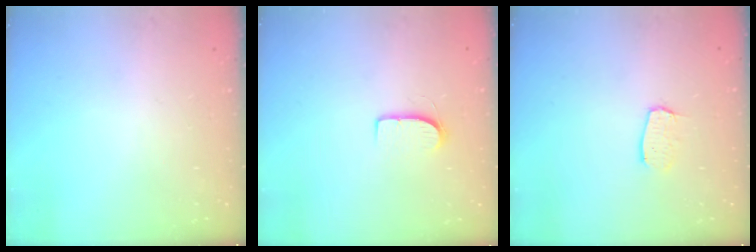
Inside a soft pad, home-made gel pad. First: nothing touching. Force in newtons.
{"total": 7.0, "press": 7.0, "slide": 0.5}
{"total": 6.0, "press": 6.0, "slide": 0.3}